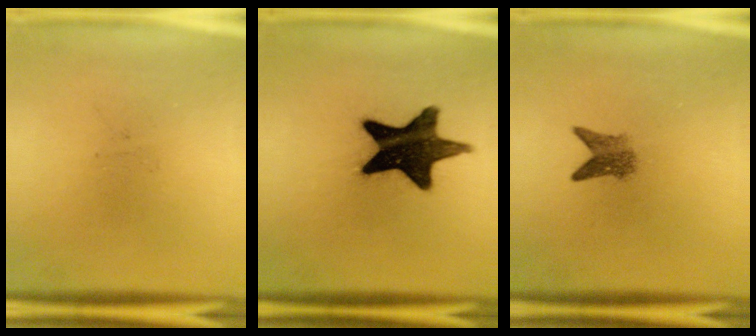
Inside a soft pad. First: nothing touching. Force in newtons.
{"total": 16.6}
{"total": 2.8}